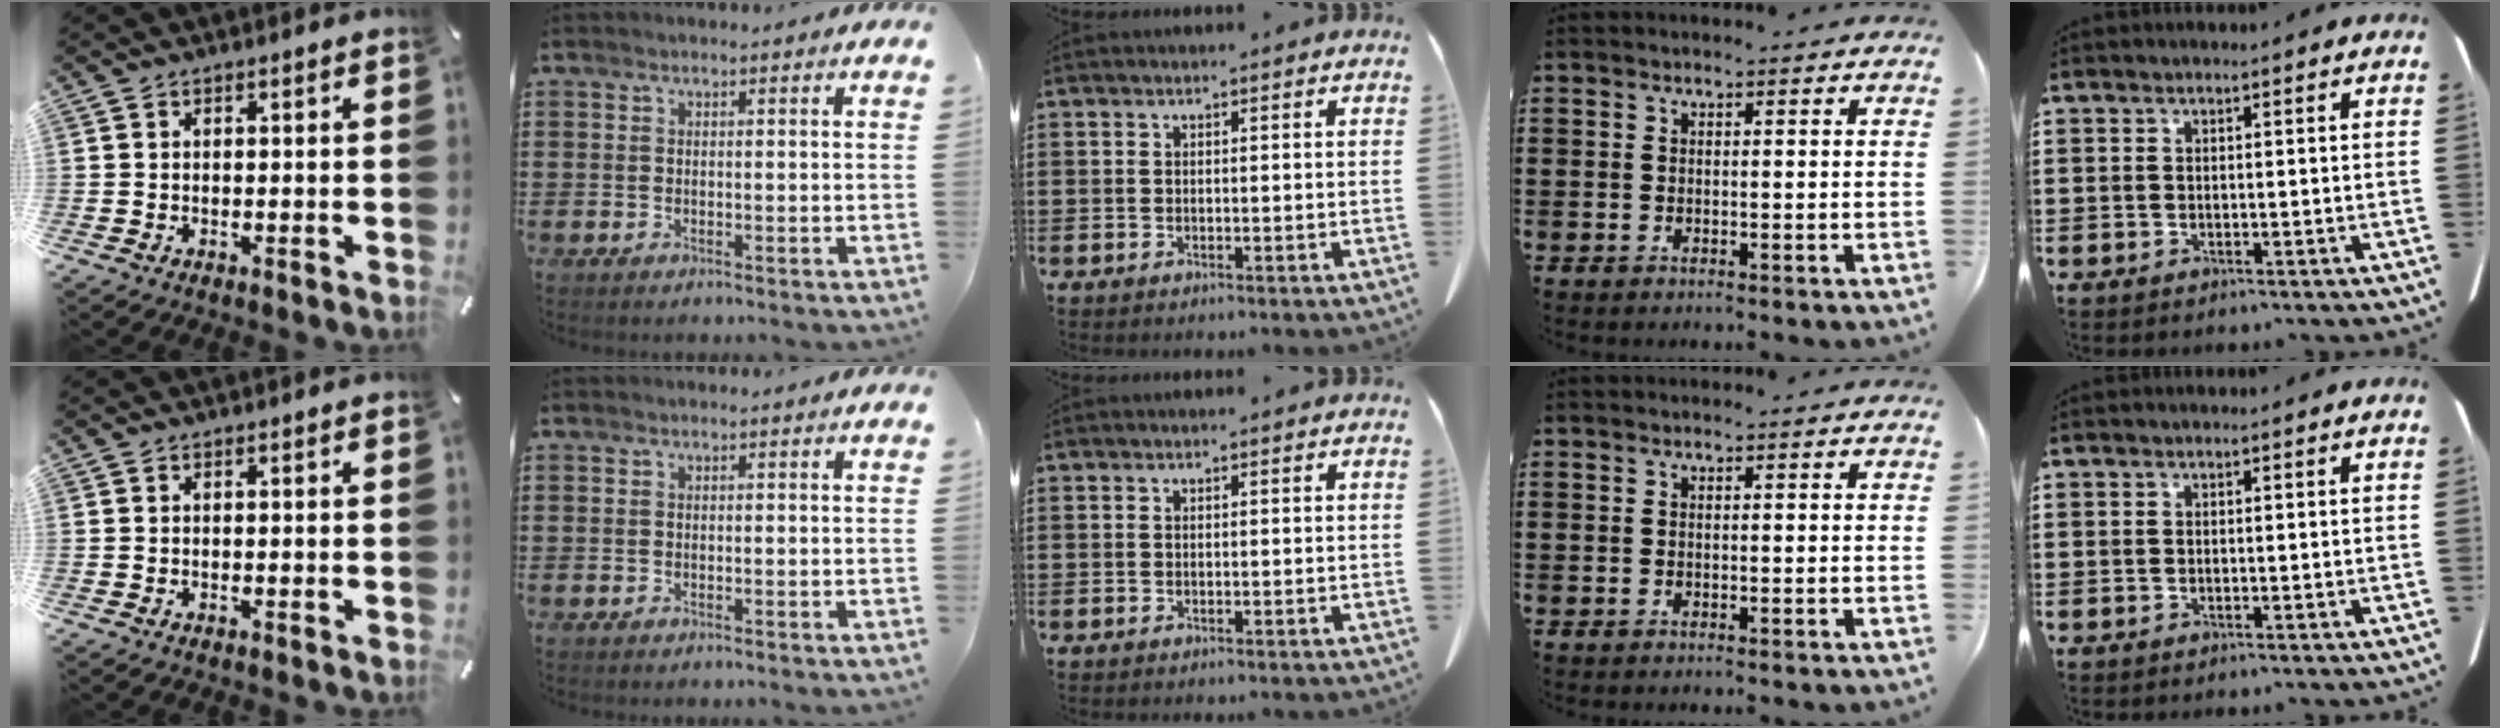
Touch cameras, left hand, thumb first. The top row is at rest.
{}